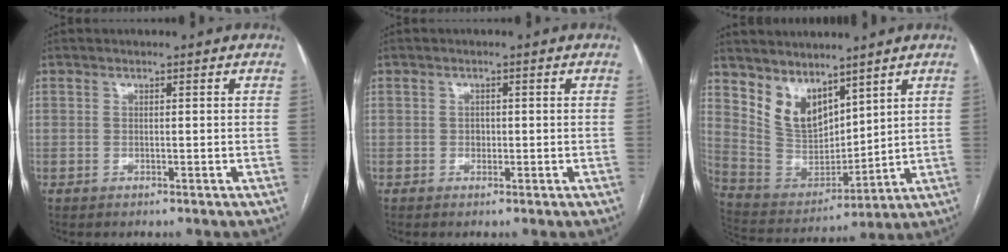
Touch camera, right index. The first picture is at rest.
{"total": 1.1, "force": [-0.1, 0.9, 0.6], "torque": [-0.009, 0.002, -0.002]}
{"total": 10.1, "force": [6.9, 5.4, 4.9], "torque": [-0.102, 0.008, 0.158]}